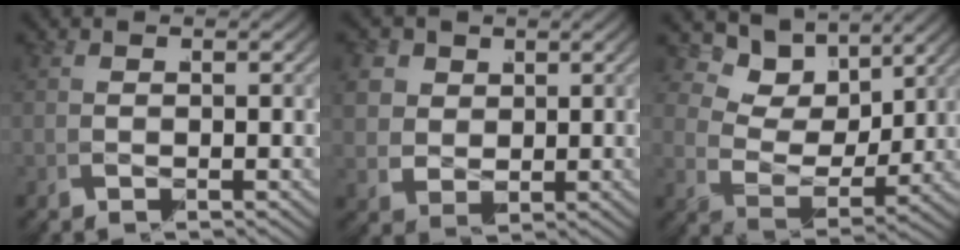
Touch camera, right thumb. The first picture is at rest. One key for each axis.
{"total": 3.8, "fx": 1.0, "fy": 3.4, "fz": 1.4, "tx": -0.042, "ty": -0.016, "tz": 0.026}
{"total": 7.2, "fx": 2.6, "fy": 4.7, "fz": 4.9, "tx": -0.097, "ty": 0.001, "tz": 0.038}